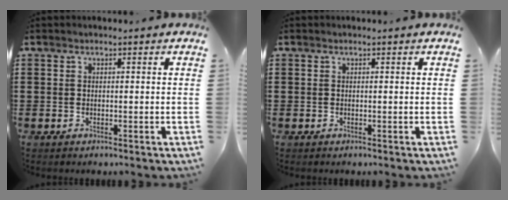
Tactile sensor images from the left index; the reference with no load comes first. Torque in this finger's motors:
{"motor_torque": [-0.04, 0.04, 0.00, 0.01]}